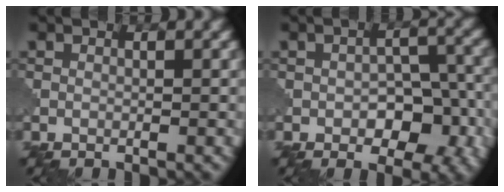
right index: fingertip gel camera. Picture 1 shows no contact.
{"total": 6.6, "force": [-2.0, 4.1, 4.8], "torque": [-0.053, -0.002, -0.027]}